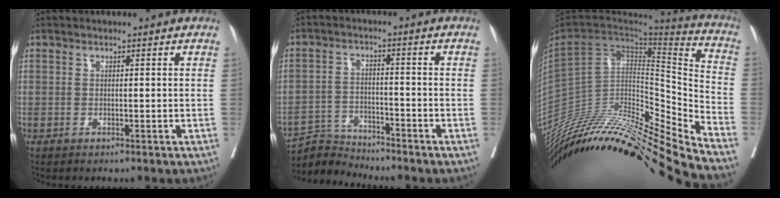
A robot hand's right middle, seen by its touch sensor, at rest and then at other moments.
{"total": 5.2, "force": [-5.0, 0.0, -1.2], "torque": [0.019, 0.000, -0.092]}
{"total": 31.6, "force": [-27.3, 0.8, 16.0], "torque": [-0.231, -0.036, -0.440]}